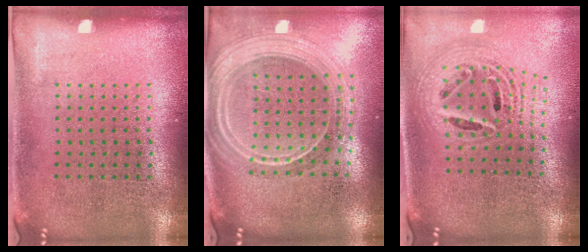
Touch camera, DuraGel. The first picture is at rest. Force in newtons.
{"total": 2.5, "press": 2.2, "slide": 1.3}
{"total": 2.3, "press": 1.7, "slide": 1.6}